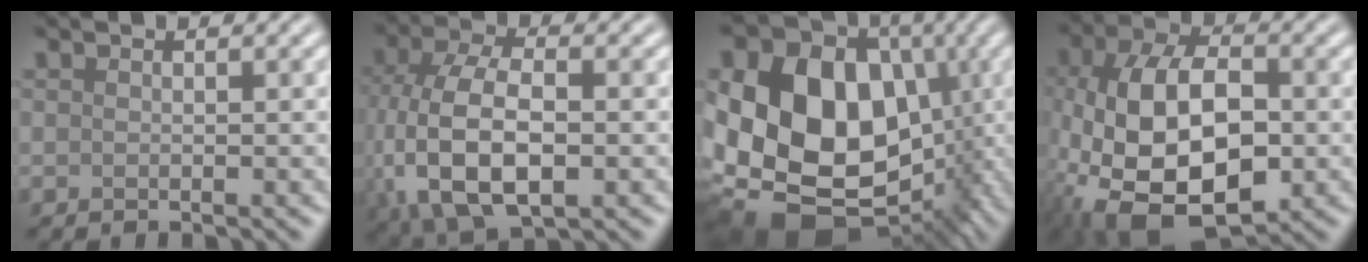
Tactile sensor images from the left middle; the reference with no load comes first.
{"total": 11.4, "force": [-1.8, 6.3, 9.3], "torque": [-0.211, -0.012, -0.029]}
{"total": 20.0, "force": [-1.5, 15.4, 12.7], "torque": [-0.217, 0.001, -0.031]}
{"total": 13.0, "force": [-3.0, 7.5, 10.1], "torque": [-0.210, -0.017, -0.053]}